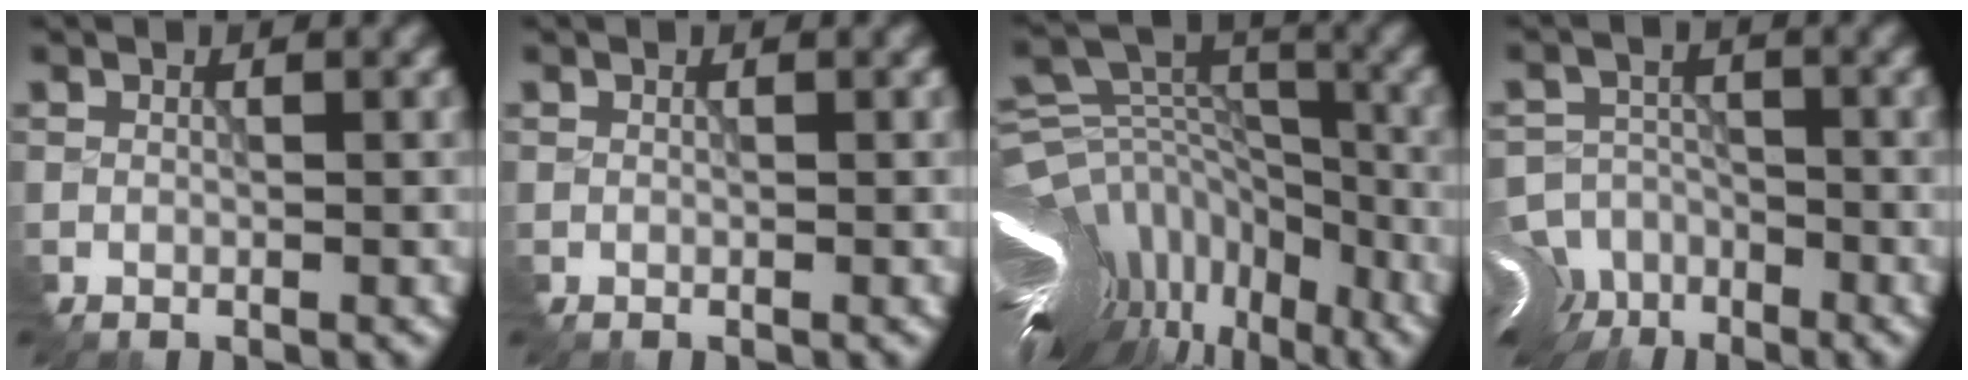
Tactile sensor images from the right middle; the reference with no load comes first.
{"total": 0.0}
{"total": 14.7, "force": [-9.1, 7.9, 8.4], "torque": [-0.159, 0.025, -0.097]}
{"total": 10.2, "force": [-7.3, 6.0, 3.8], "torque": [-0.067, -0.023, -0.115]}